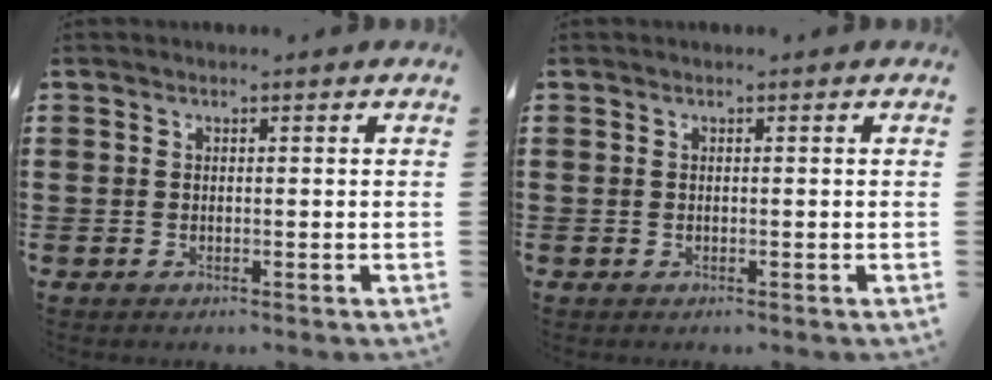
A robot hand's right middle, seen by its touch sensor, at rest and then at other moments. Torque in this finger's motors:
{"motor_torque": [-0.10, 0.04, 0.01, 0.00]}